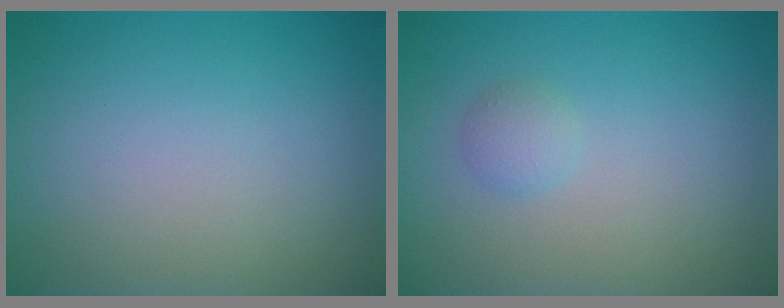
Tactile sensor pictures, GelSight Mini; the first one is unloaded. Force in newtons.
{"total": 1.1, "press": 1.1, "slide": 0.0}